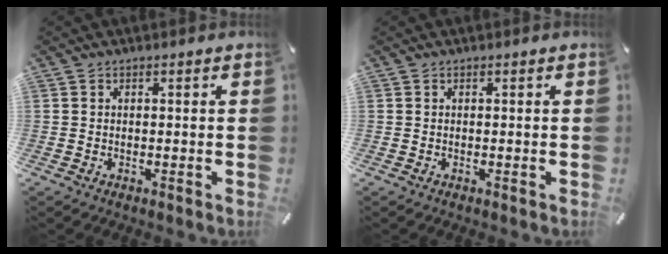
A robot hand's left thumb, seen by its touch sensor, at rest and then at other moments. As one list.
[{"total": 0.0}]